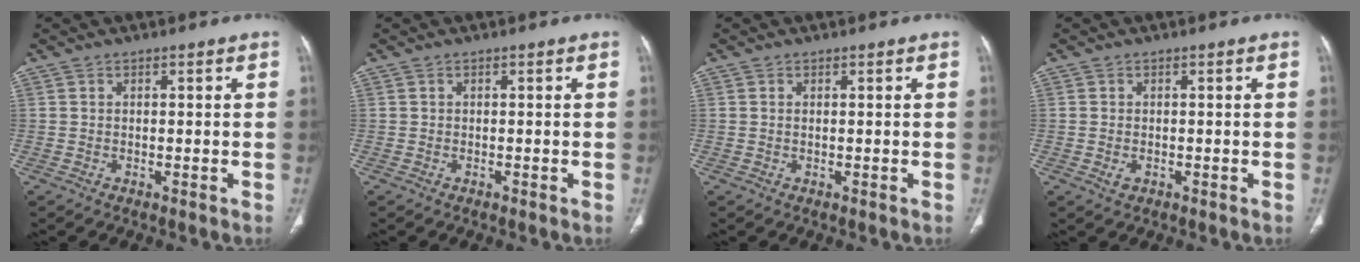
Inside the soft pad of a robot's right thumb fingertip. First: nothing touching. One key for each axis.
{"total": 0.0}
{"total": 0.0}
{"total": 1.5, "fx": -0.4, "fy": 1.1, "fz": 0.9, "tx": -0.020, "ty": 0.002, "tz": -0.004}